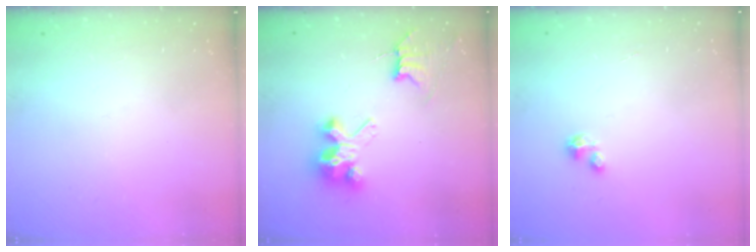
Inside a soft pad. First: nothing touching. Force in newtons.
{"total": 8.2, "press": 8.2, "slide": 0.7}
{"total": 0.9, "press": 0.9, "slide": 0.3}